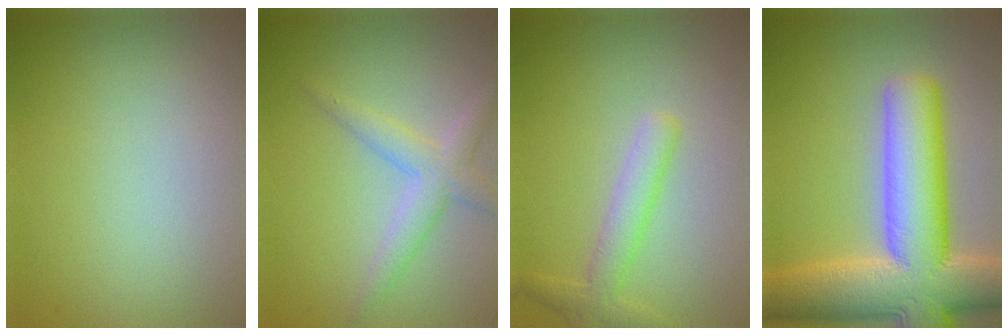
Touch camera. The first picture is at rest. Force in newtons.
{"total": 3.0, "press": 3.0, "slide": 0.1}
{"total": 2.6, "press": 2.6, "slide": 0.1}
{"total": 12.5, "press": 12.4, "slide": 0.7}